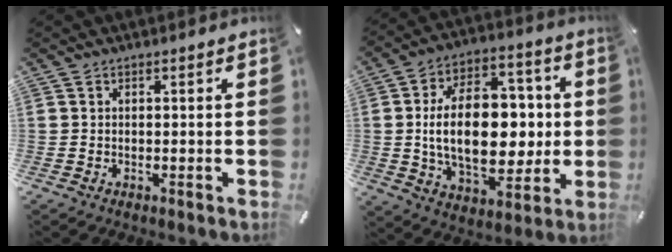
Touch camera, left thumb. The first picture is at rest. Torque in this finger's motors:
{"motor_torque": [2.47, 2.54, 0.83, 0.23, 0.77]}